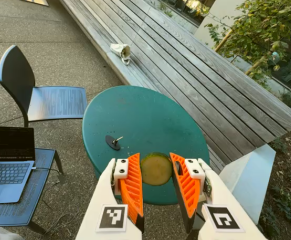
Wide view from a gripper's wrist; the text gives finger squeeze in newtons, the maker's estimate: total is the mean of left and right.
{"total": 12.1, "left": 12.6, "right": 11.5}